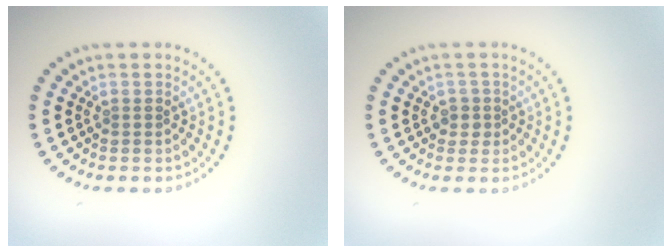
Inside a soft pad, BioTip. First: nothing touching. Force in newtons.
{"total": 1.4, "press": 1.2, "slide": 0.7}